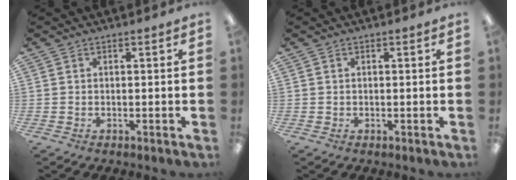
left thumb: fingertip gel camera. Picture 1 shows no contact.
{"total": 0.0}